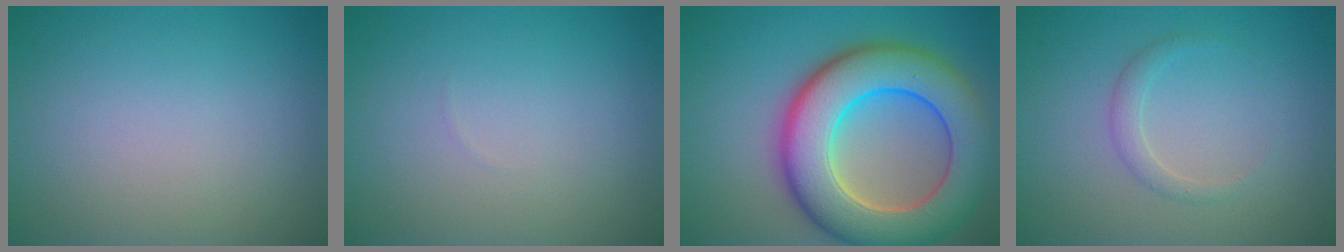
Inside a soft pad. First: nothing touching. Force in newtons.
{"total": 0.0}
{"total": 12.0, "press": 12.0, "slide": 0.7}
{"total": 1.4, "press": 1.4, "slide": 0.1}